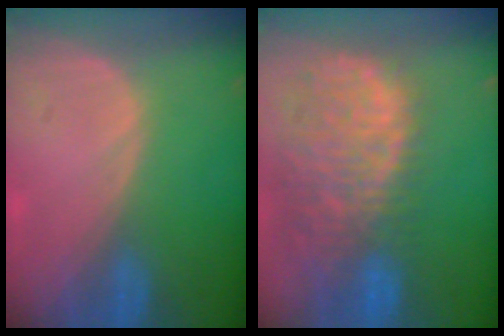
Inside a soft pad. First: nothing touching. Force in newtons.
{"total": 13.7, "press": 11.1, "slide": 7.9}